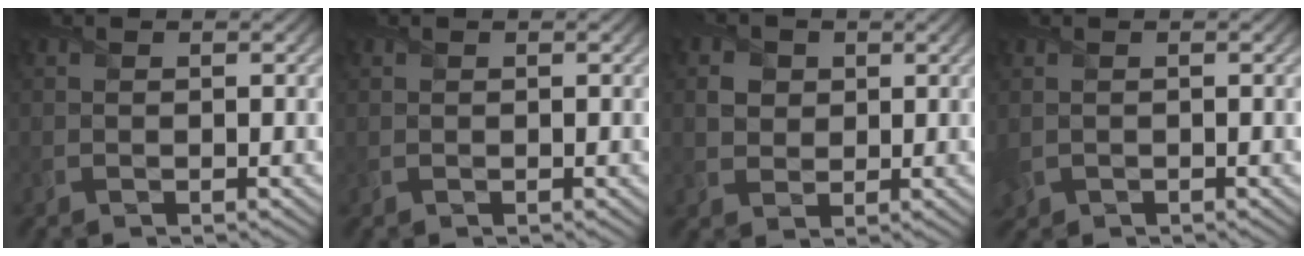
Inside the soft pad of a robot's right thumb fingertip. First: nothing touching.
{"total": 0.0}
{"total": 2.9, "force": [0.9, 2.5, 1.0], "torque": [-0.029, 0.000, 0.012]}
{"total": 1.5, "force": [-0.1, 1.2, 1.0], "torque": [-0.033, -0.006, 0.001]}